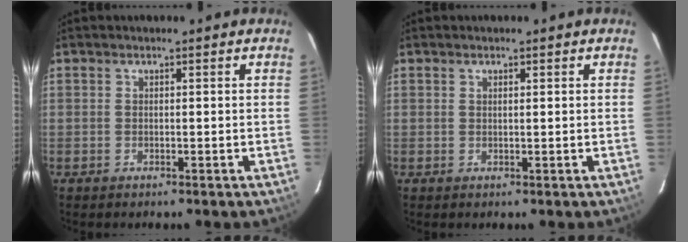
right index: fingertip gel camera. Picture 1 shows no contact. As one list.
[{"total": 0.6, "force": [0.4, 0.1, 0.5], "torque": [-0.009, 0.002, 0.007]}]